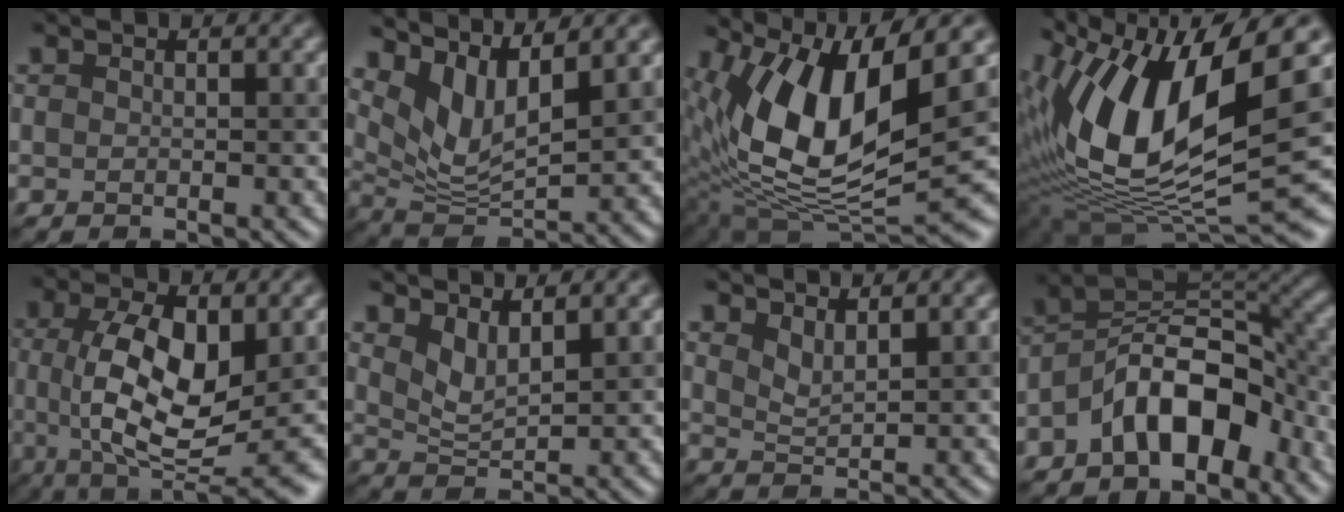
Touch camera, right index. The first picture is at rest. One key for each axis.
{"total": 7.0, "fx": 4.1, "fy": 2.4, "fz": 5.2, "tx": -0.107, "ty": -0.011, "tz": 0.082}
{"total": 12.6, "fx": 3.6, "fy": 4.3, "fz": 11.3, "tx": -0.223, "ty": 0.000, "tz": 0.071}
{"total": 13.8, "fx": 3.6, "fy": 5.4, "fz": 12.2, "tx": -0.246, "ty": -0.003, "tz": 0.062}
{"total": 9.3, "fx": -0.2, "fy": 3.2, "fz": 8.7, "tx": -0.156, "ty": -0.007, "tz": -0.002}
{"total": 3.1, "fx": 2.2, "fy": 0.8, "fz": 2.1, "tx": -0.047, "ty": -0.012, "tz": 0.047}
{"total": 2.3, "fx": 1.9, "fy": 0.4, "fz": 1.3, "tx": -0.023, "ty": -0.006, "tz": 0.040}
{"total": 8.5, "fx": -4.5, "fy": 4.2, "fz": 5.9, "tx": -0.077, "ty": 0.018, "tz": -0.092}